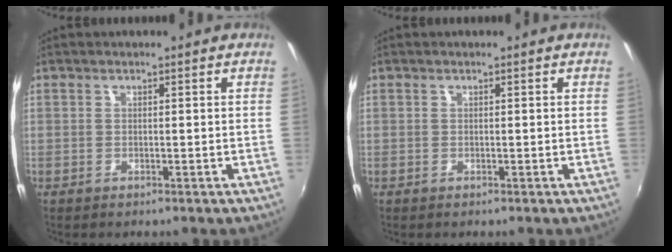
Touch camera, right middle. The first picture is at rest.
{"total": 0.0}